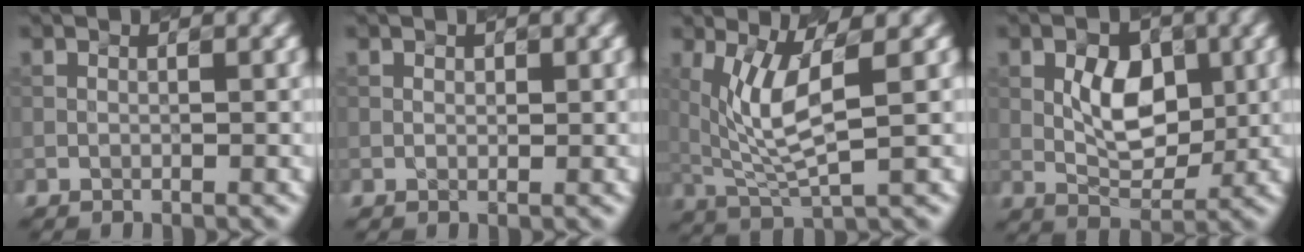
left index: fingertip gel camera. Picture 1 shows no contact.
{"total": 0.0}
{"total": 5.4, "force": [1.1, 1.4, 5.1], "torque": [-0.119, -0.011, 0.041]}
{"total": 4.6, "force": [0.6, 2.7, 3.6], "torque": [-0.061, 0.000, 0.019]}